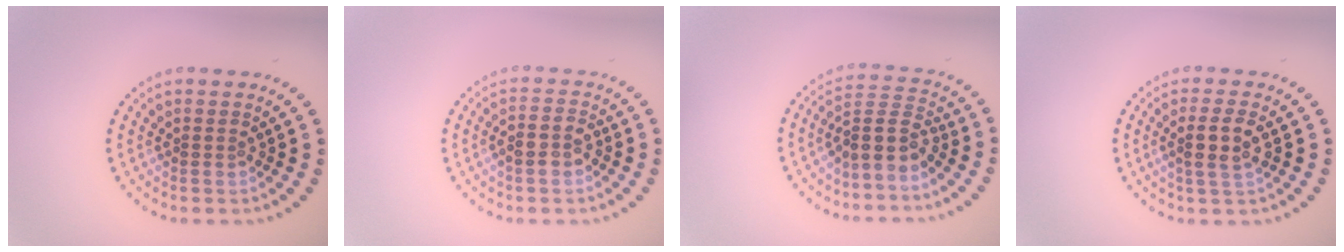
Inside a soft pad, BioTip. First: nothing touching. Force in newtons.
{"total": 2.2, "press": 2.0, "slide": 0.7}
{"total": 3.3, "press": 2.5, "slide": 2.2}
{"total": 2.7, "press": 2.5, "slide": 1.0}